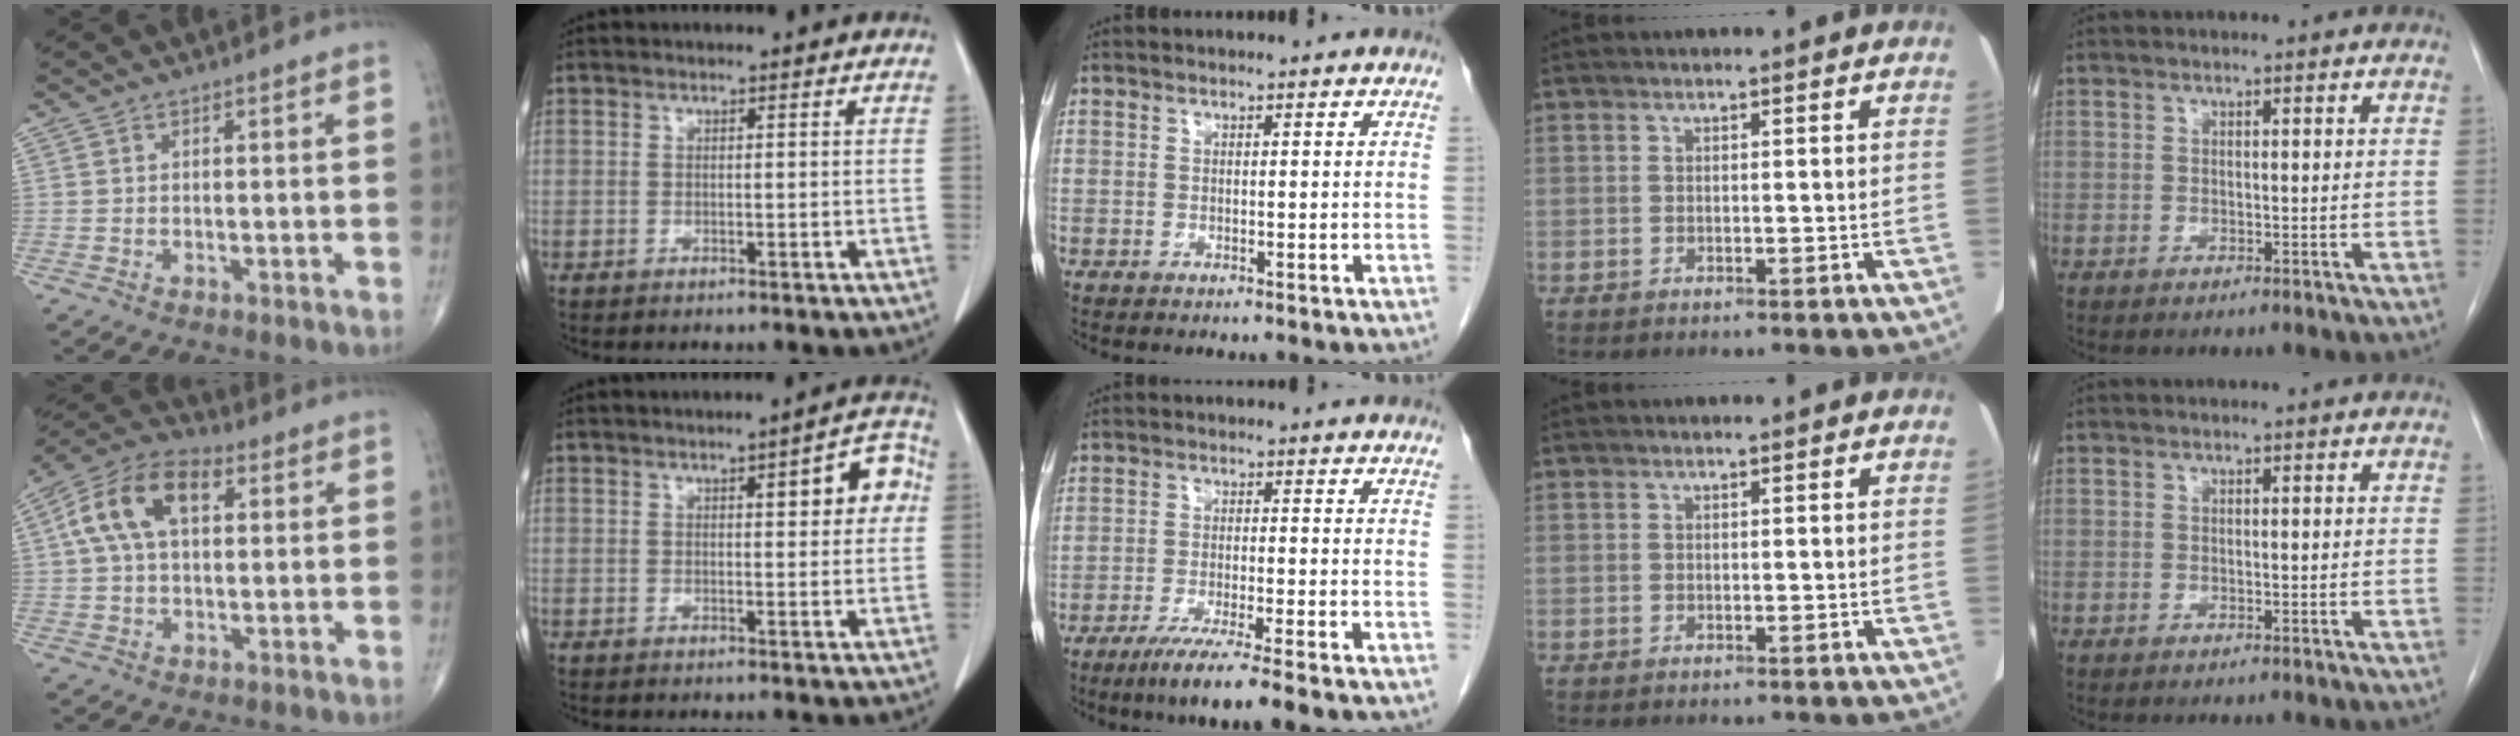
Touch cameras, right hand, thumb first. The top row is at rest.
{"thumb": {"total": 12.9, "force": [3.3, 7.4, 10.0], "torque": [-0.188, 0.028, 0.053]}, "index": {"total": 6.8, "force": [1.7, 2.0, 6.2], "torque": [-0.067, 0.018, 0.016]}, "middle": {"total": 8.4, "force": [-5.8, -0.2, 6.1], "torque": [-0.097, -0.021, -0.090]}}